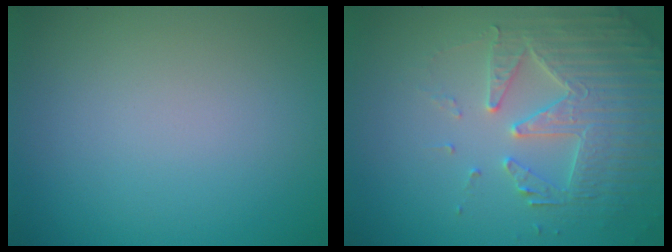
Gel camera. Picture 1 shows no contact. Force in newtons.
{"total": 4.7, "press": 4.5, "slide": 1.2}